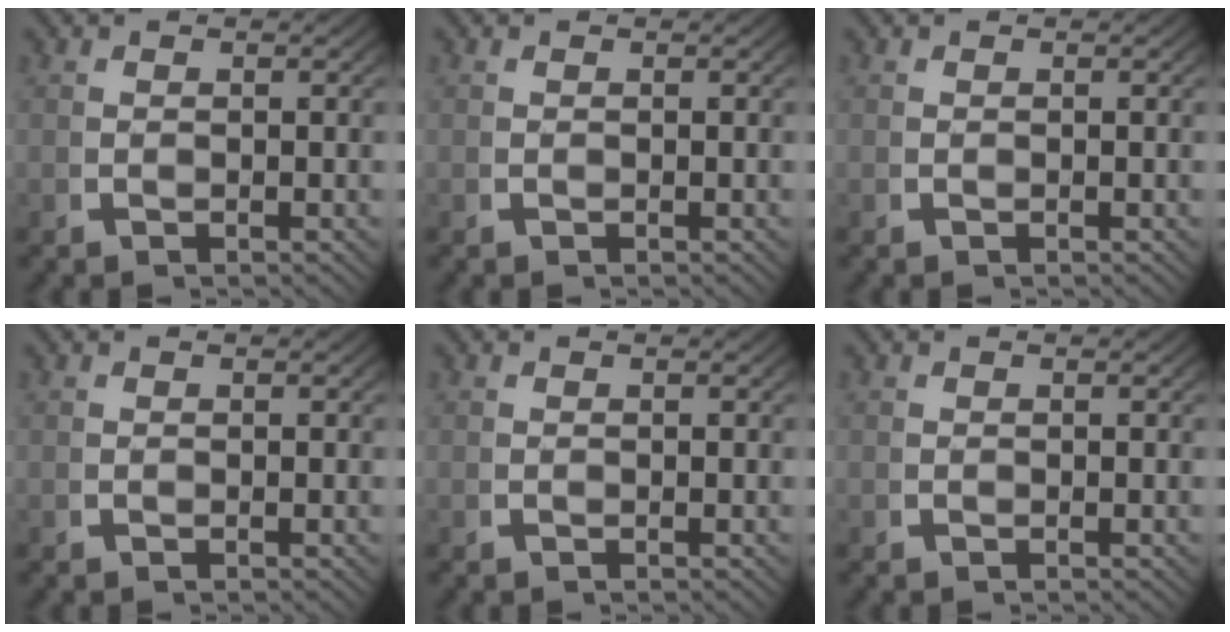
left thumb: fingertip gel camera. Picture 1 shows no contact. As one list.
[{"total": 0.0}, {"total": 0.0}, {"total": 0.0}, {"total": 0.0}, {"total": 0.0}]